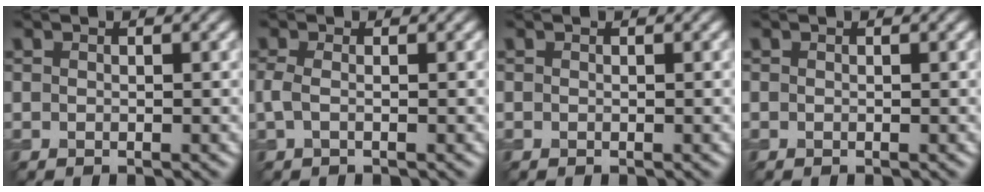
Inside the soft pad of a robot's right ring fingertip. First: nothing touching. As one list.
[{"total": 1.2, "force": [-0.1, 0.4, 1.2], "torque": [-0.029, -0.003, -0.005]}, {"total": 0.0}, {"total": 0.0}]